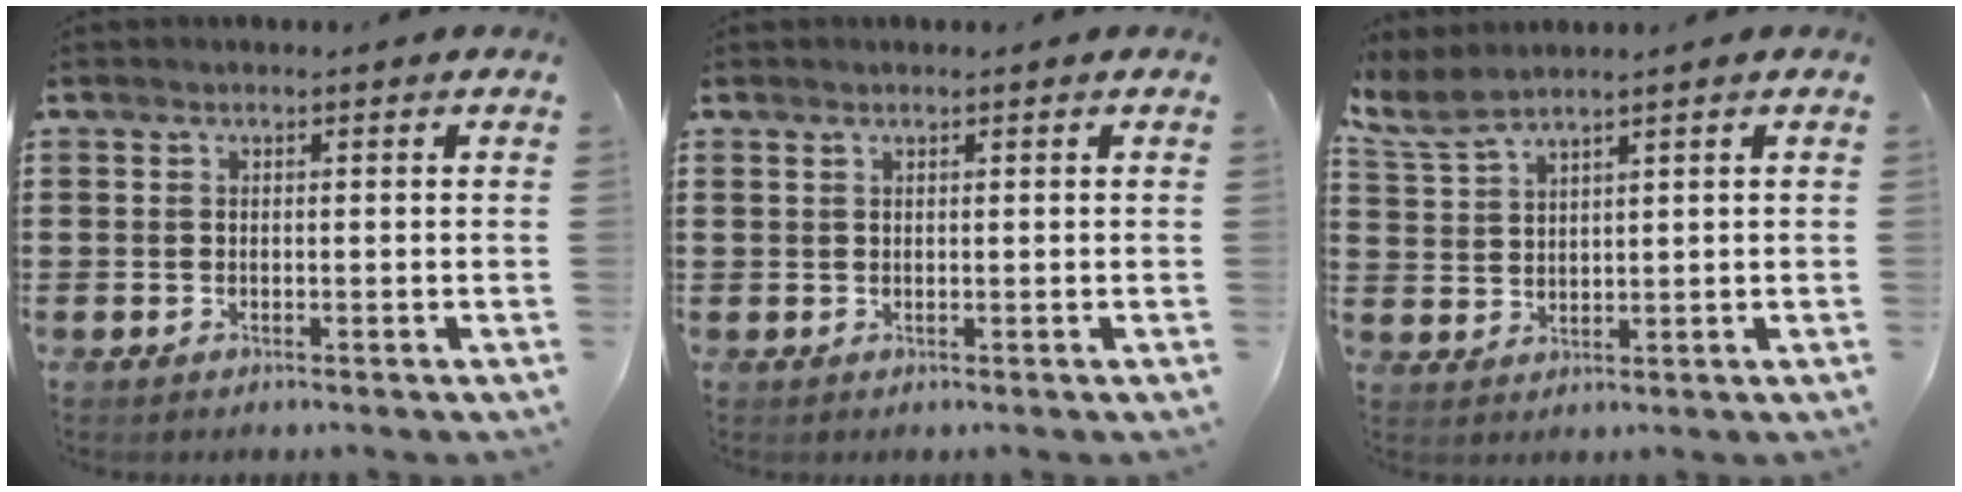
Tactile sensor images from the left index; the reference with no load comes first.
{"total": 0.6, "force": [0.4, 0.1, 0.4], "torque": [-0.008, 0.002, 0.008]}
{"total": 4.4, "force": [3.5, 0.7, 2.5], "torque": [-0.060, -0.007, 0.065]}